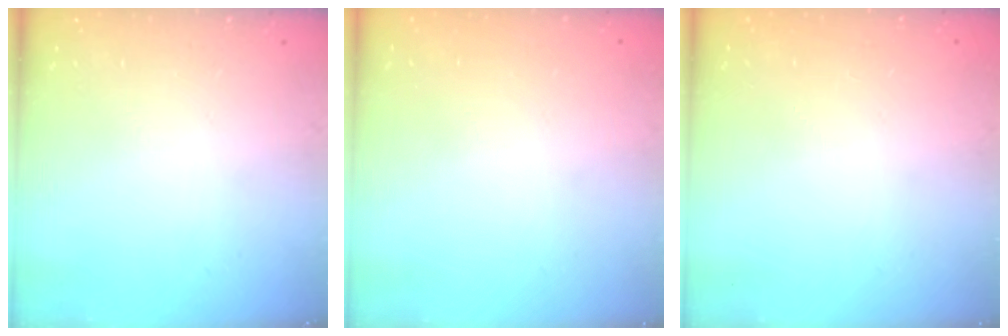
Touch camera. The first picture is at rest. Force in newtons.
{"total": 0.0}
{"total": 0.0}